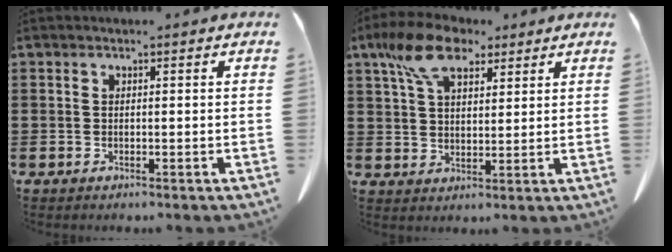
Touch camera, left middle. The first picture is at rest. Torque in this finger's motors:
{"motor_torque": [0.50, -0.16, 0.33, 0.12]}